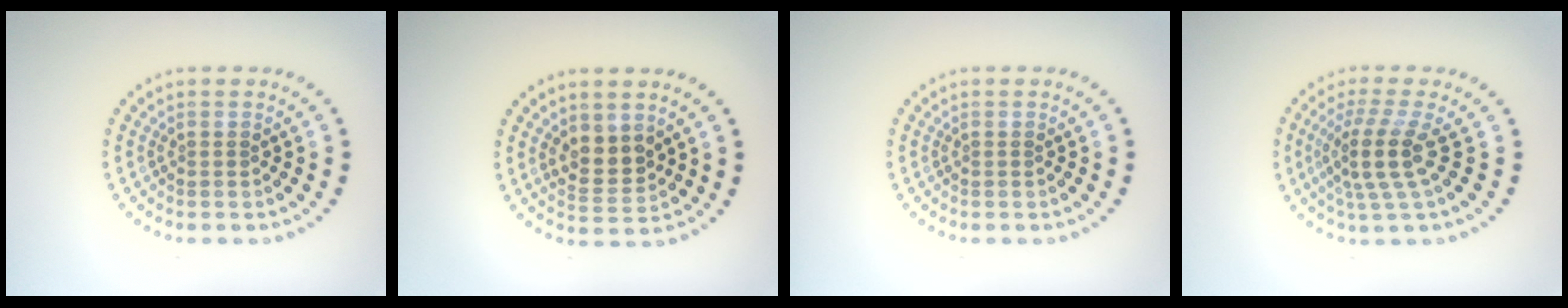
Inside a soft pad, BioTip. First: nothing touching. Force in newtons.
{"total": 2.9, "press": 2.7, "slide": 1.1}
{"total": 0.0}
{"total": 3.8, "press": 2.8, "slide": 2.6}